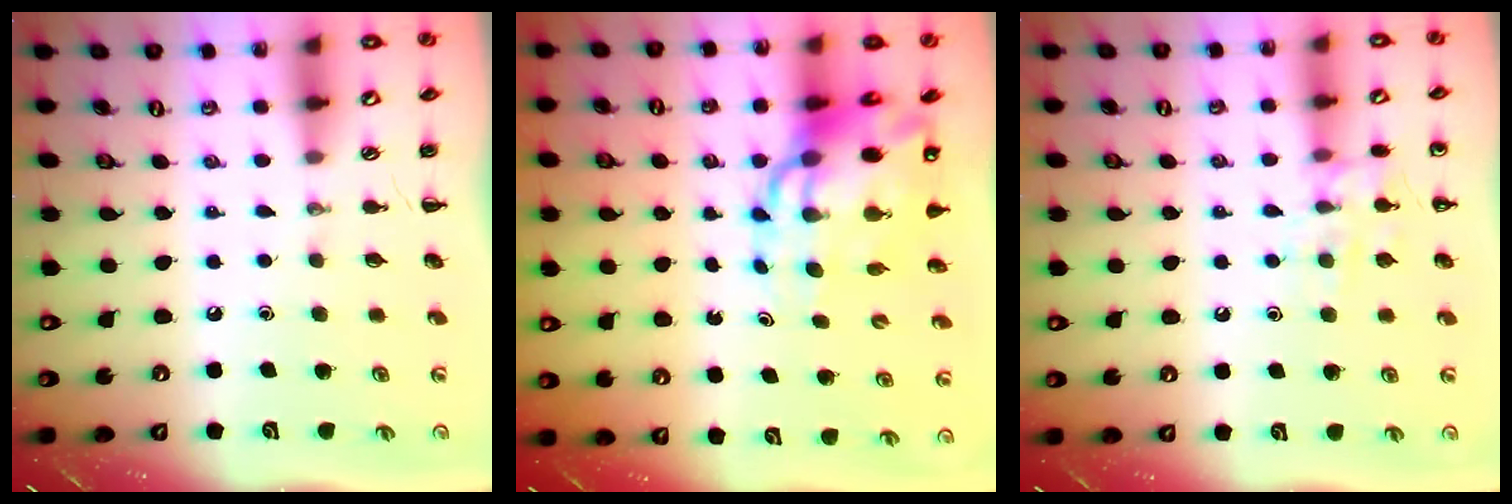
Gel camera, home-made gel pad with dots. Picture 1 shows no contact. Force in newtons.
{"total": 13.6, "press": 13.0, "slide": 3.8}
{"total": 9.8, "press": 9.8, "slide": 1.0}